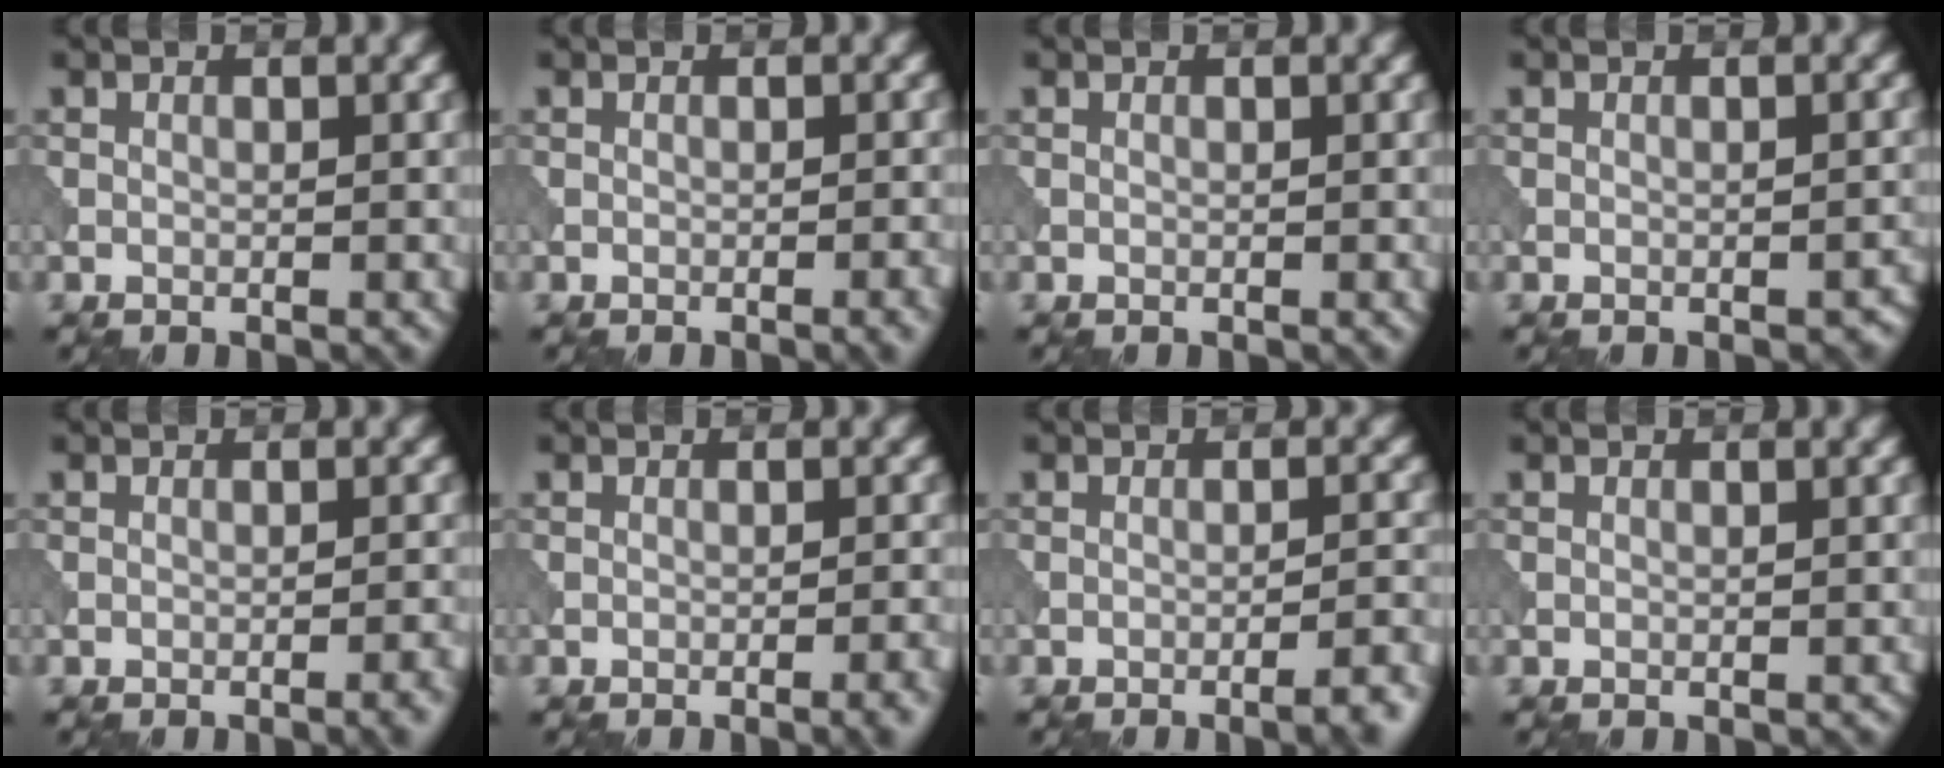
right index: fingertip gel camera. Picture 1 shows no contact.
{"total": 1.4, "force": [-0.6, 0.3, 1.2], "torque": [-0.011, 0.003, -0.009]}
{"total": 0.0}
{"total": 1.1, "force": [-0.9, 0.4, 0.6], "torque": [-0.009, 0.003, -0.008]}
{"total": 2.0, "force": [-1.0, 0.5, 1.7], "torque": [-0.015, 0.006, -0.016]}
{"total": 2.3, "force": [-1.2, 0.5, 1.9], "torque": [-0.019, 0.007, -0.019]}
{"total": 3.9, "force": [-2.4, 0.9, 2.9], "torque": [-0.030, 0.019, -0.040]}
{"total": 0.0}